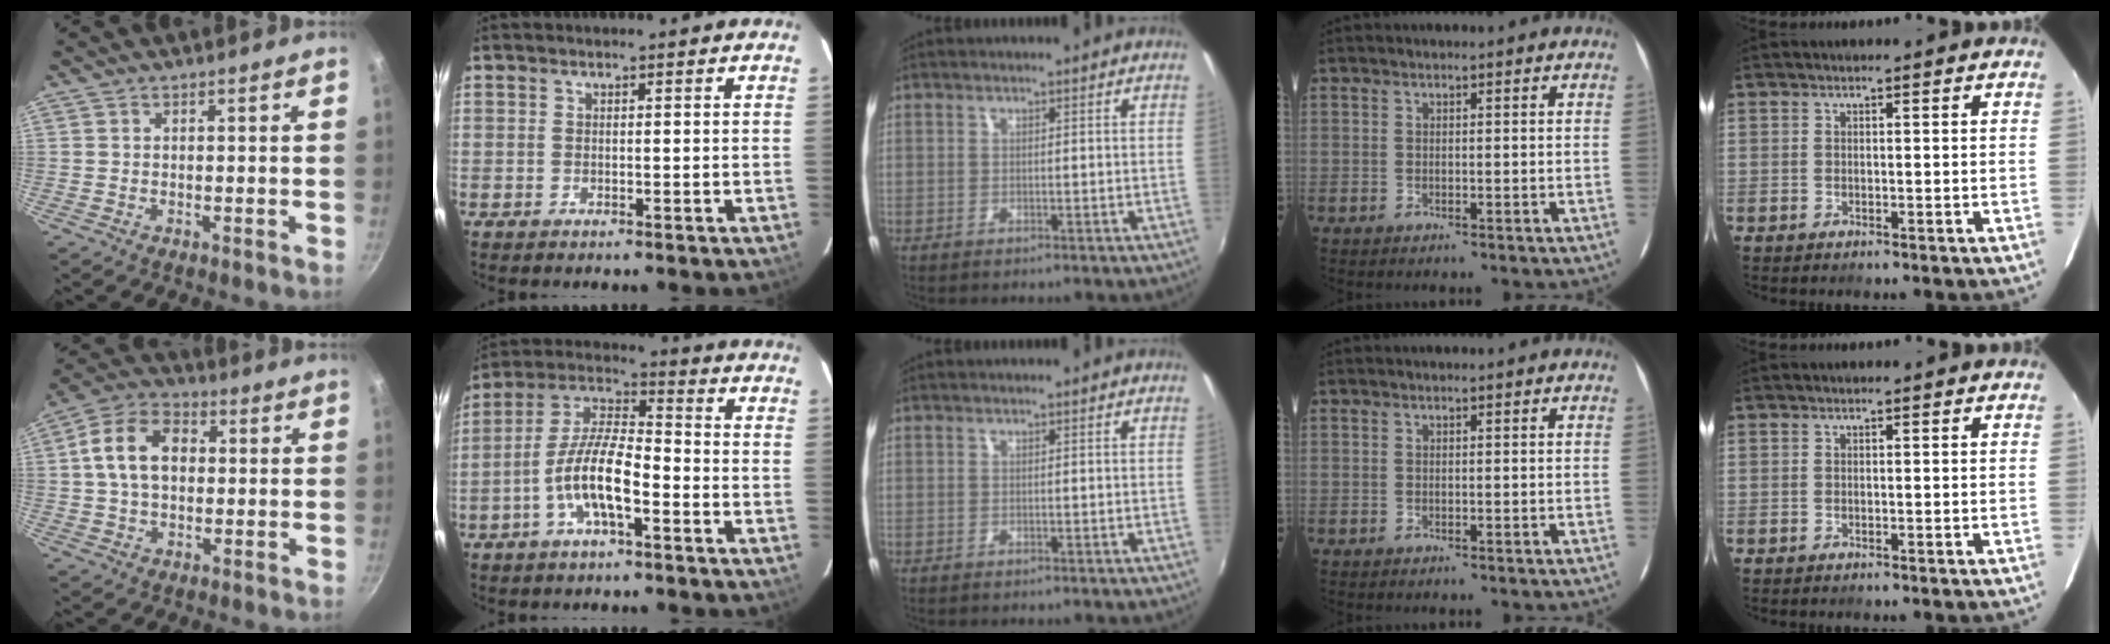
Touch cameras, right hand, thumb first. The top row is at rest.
{"thumb": {"total": 12.1, "force": [1.4, 8.4, 8.5], "torque": [-0.131, 0.023, 0.009]}, "index": {"total": 10.7, "force": [-4.5, 3.1, 9.3], "torque": [-0.194, 0.005, -0.087]}}